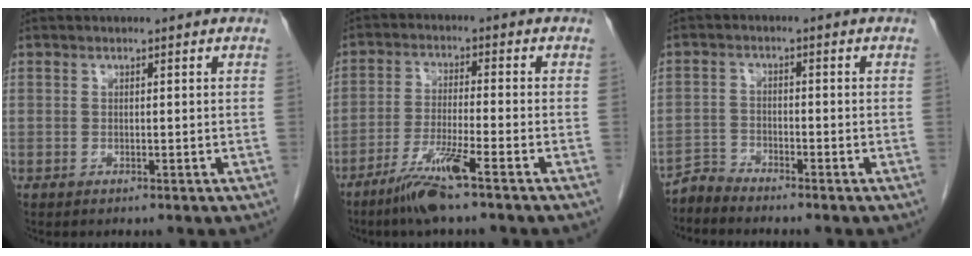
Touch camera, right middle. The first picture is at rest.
{"total": 7.2, "force": [-4.7, -0.6, 5.4], "torque": [-0.106, -0.019, -0.094]}
{"total": 2.6, "force": [-2.5, -0.3, -0.7], "torque": [0.021, -0.013, -0.051]}